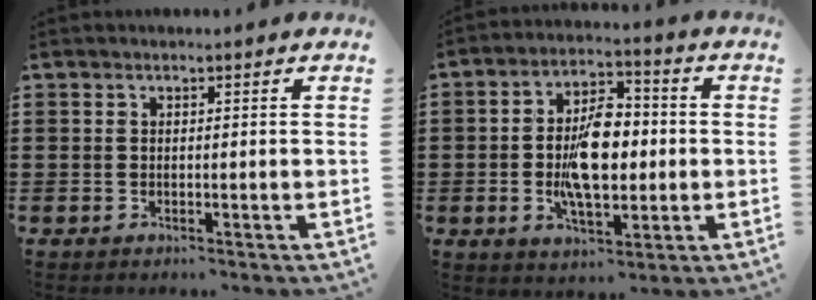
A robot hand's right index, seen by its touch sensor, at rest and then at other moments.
{"total": 10.0, "force": [-0.8, 5.1, 8.6], "torque": [-0.163, 0.002, -0.022]}